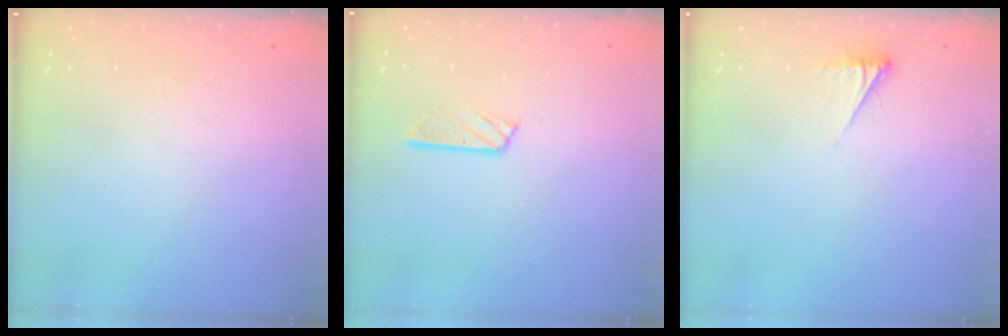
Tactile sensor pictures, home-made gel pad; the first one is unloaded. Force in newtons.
{"total": 4.4, "press": 4.4, "slide": 0.4}
{"total": 2.6, "press": 2.6, "slide": 0.4}